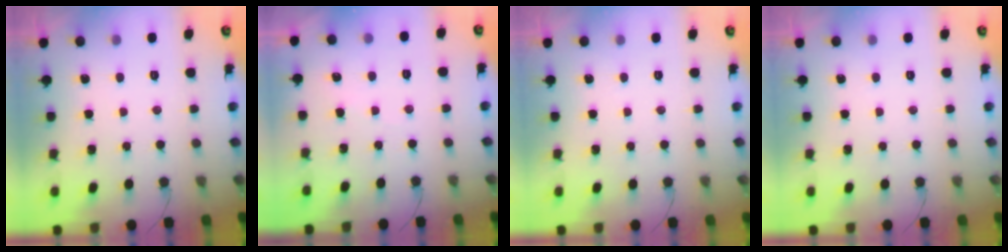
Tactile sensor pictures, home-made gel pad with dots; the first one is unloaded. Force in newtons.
{"total": 1.8, "press": 1.7, "slide": 0.4}
{"total": 0.0}
{"total": 0.0}